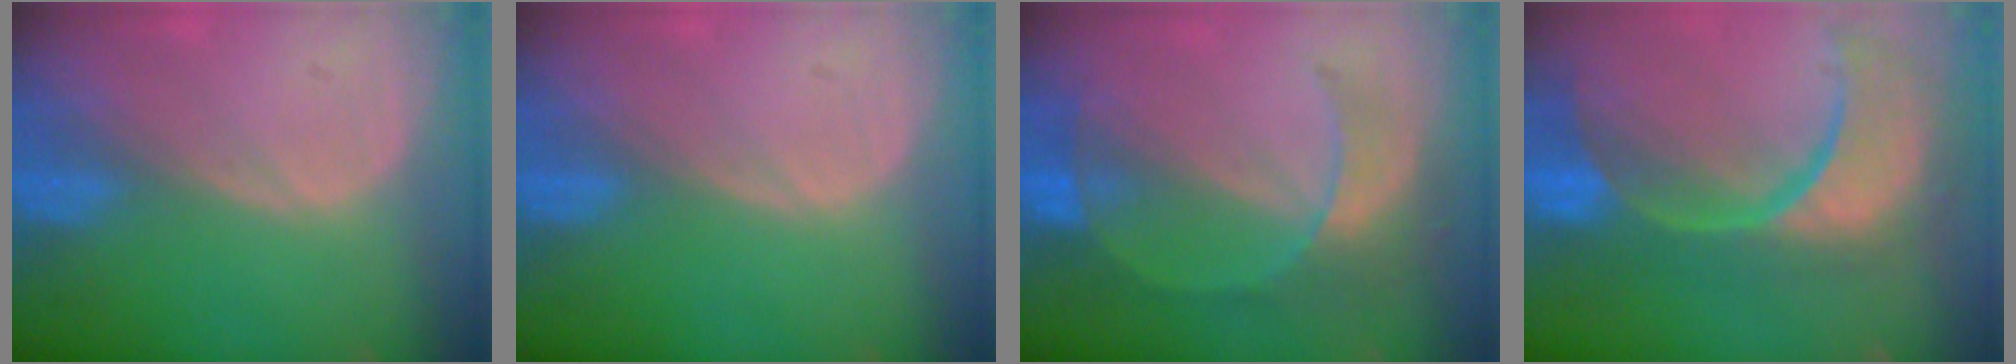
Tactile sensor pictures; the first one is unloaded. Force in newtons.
{"total": 0.0}
{"total": 7.9, "press": 6.9, "slide": 3.9}
{"total": 14.0, "press": 11.2, "slide": 8.4}